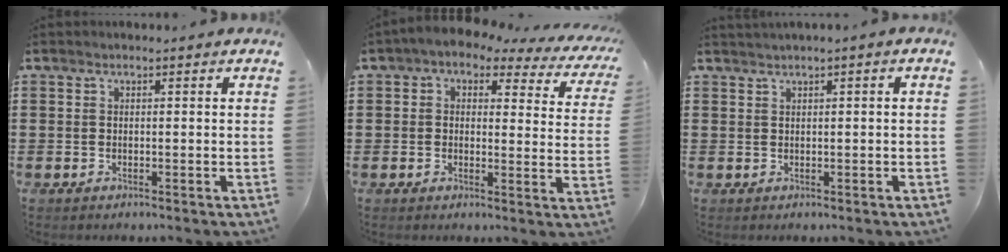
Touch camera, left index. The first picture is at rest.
{"total": 2.5, "force": [1.5, 1.1, 1.6], "torque": [-0.043, -0.014, 0.018]}
{"total": 0.8, "force": [0.2, -0.1, 0.7], "torque": [-0.011, -0.004, 0.006]}